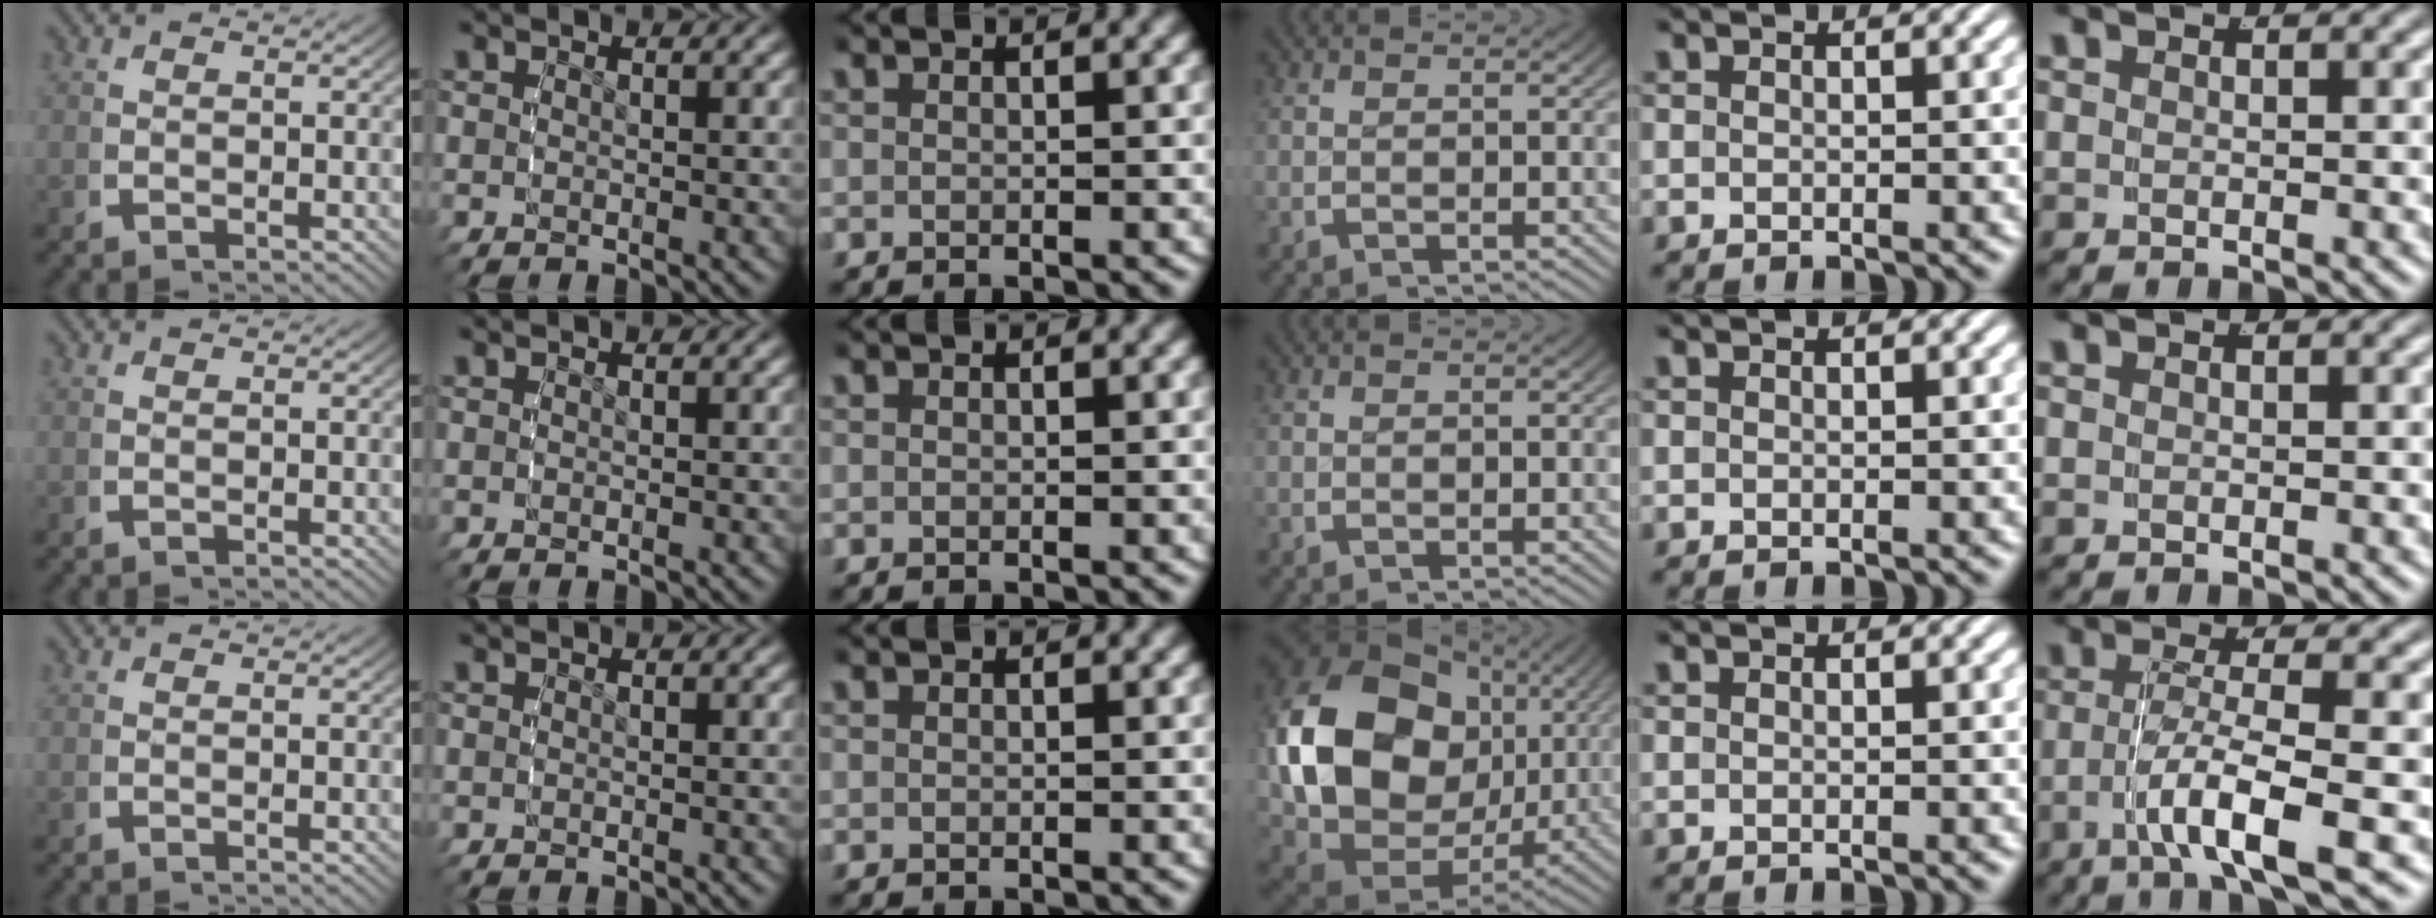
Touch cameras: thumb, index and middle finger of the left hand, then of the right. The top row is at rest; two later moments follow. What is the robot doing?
{"motion": "grasp_and_lifting", "object": "bowl"}